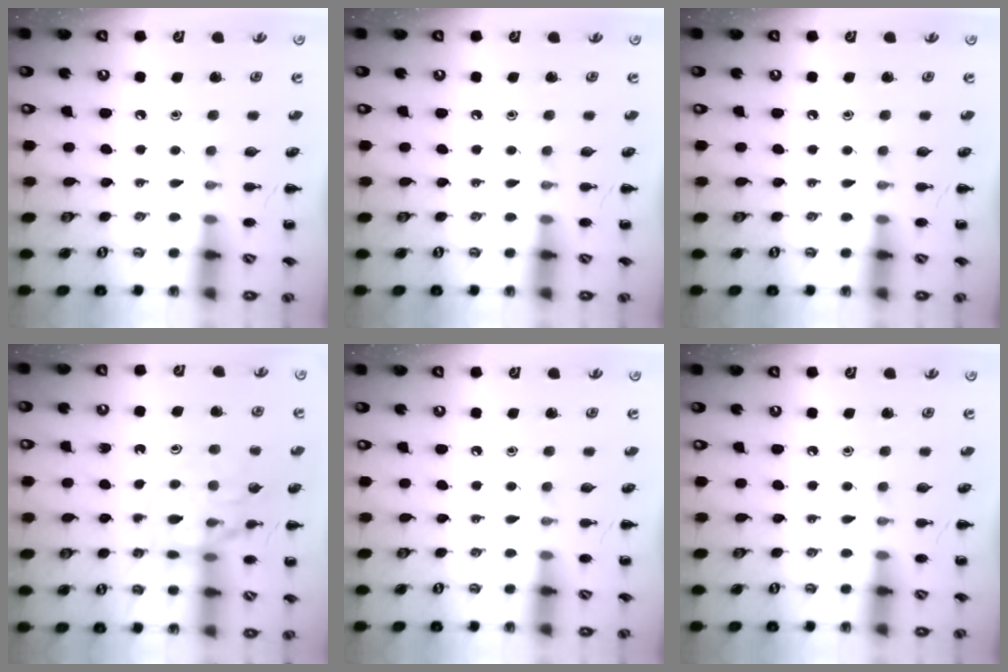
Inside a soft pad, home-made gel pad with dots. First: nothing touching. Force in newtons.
{"total": 0.0}
{"total": 0.0}
{"total": 12.5, "press": 12.3, "slide": 2.2}
{"total": 0.0}
{"total": 0.0}